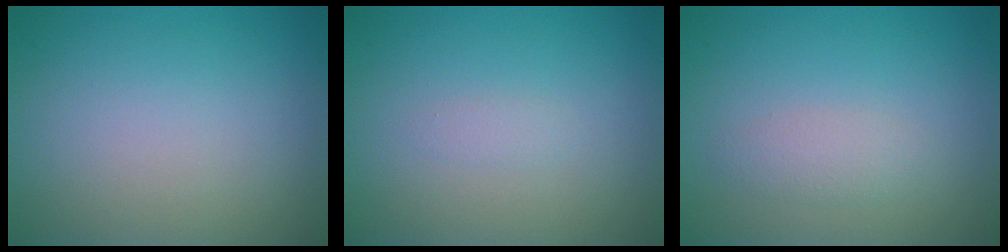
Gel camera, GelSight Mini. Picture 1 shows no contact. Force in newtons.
{"total": 0.7, "press": 0.7, "slide": 0.0}
{"total": 1.6, "press": 1.6, "slide": 0.1}